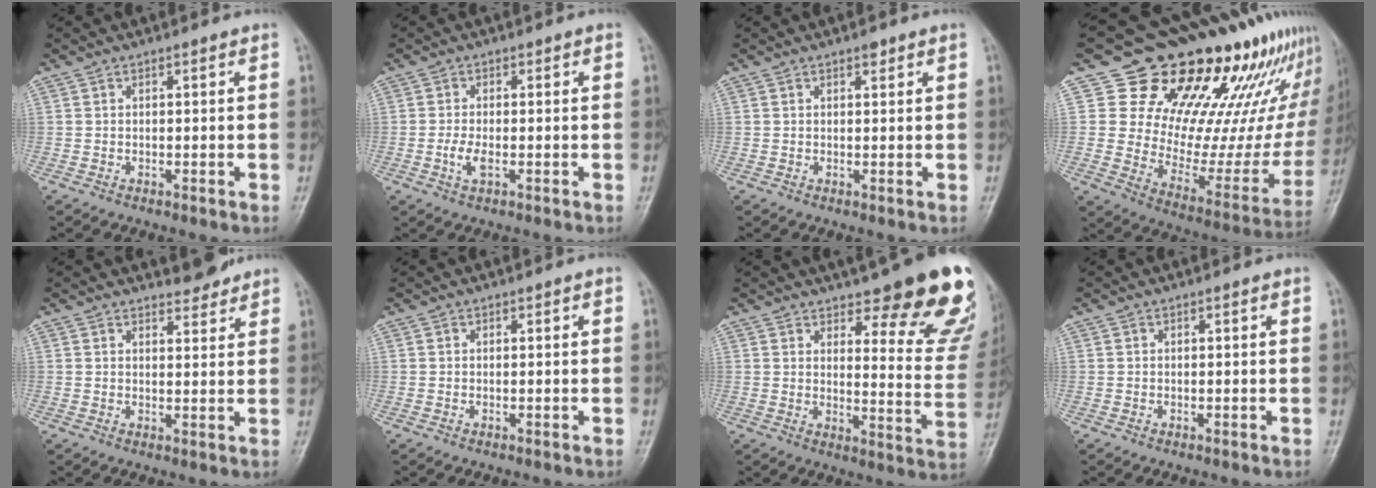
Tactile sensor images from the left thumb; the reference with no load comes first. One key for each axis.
{"total": 3.0, "fx": -0.8, "fy": 1.3, "fz": 2.6, "tx": -0.057, "ty": 0.004, "tz": -0.016}
{"total": 1.3, "fx": 0.8, "fy": 0.6, "fz": 0.7, "tx": -0.004, "ty": -0.003, "tz": 0.010}
{"total": 27.1, "fx": 18.4, "fy": 13.6, "fz": 14.6, "tx": -0.150, "ty": -0.091, "tz": 0.259}
{"total": 3.6, "fx": 3.3, "fy": 1.1, "fz": 0.7, "tx": 0.007, "ty": -0.024, "tz": 0.046}
{"total": 0.0}
{"total": 19.0, "fx": 13.0, "fy": 6.0, "fz": 12.5, "tx": -0.105, "ty": -0.086, "tz": 0.155}
{"total": 0.0}